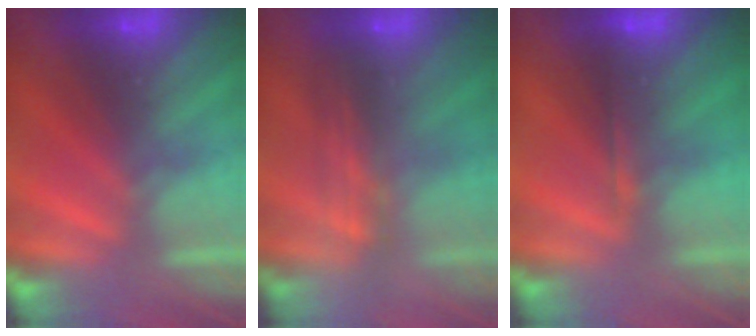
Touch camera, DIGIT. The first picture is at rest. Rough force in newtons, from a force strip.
{"total": 2.4}
{"total": 1.7}